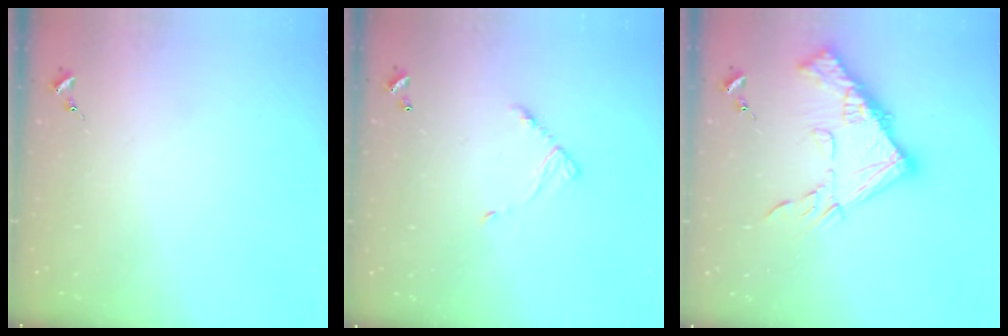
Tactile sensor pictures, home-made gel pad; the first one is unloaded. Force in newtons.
{"total": 7.3, "press": 7.3, "slide": 0.6}
{"total": 16.7, "press": 16.6, "slide": 1.8}